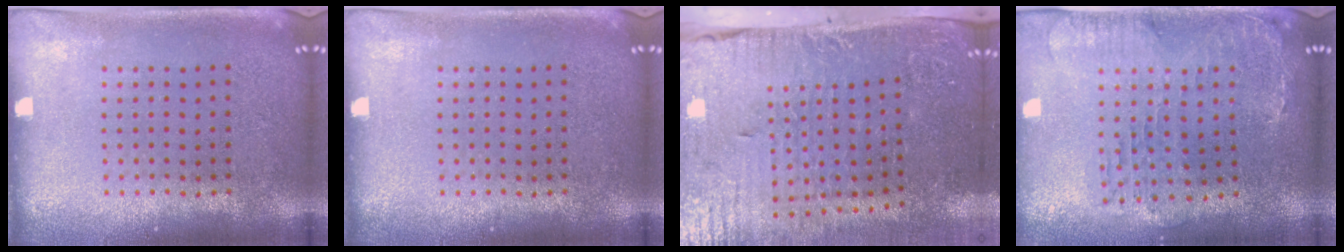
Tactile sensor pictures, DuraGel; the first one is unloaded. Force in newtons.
{"total": 0.0}
{"total": 4.8, "press": 4.1, "slide": 2.6}
{"total": 0.6, "press": 0.5, "slide": 0.3}